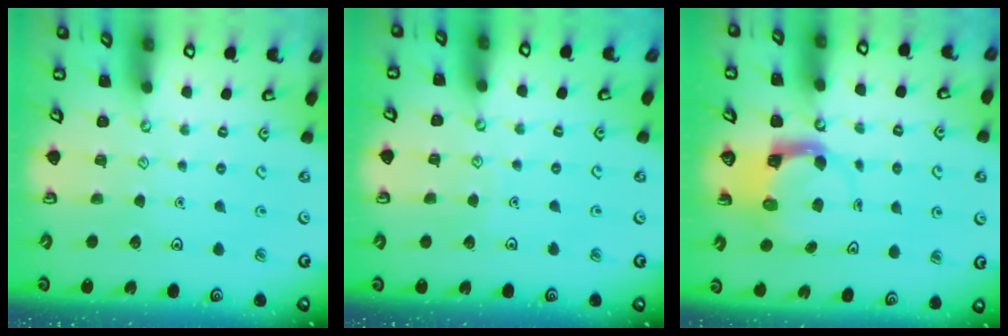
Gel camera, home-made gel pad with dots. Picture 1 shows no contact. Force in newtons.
{"total": 3.5, "press": 3.5, "slide": 0.3}
{"total": 3.6, "press": 3.6, "slide": 0.6}